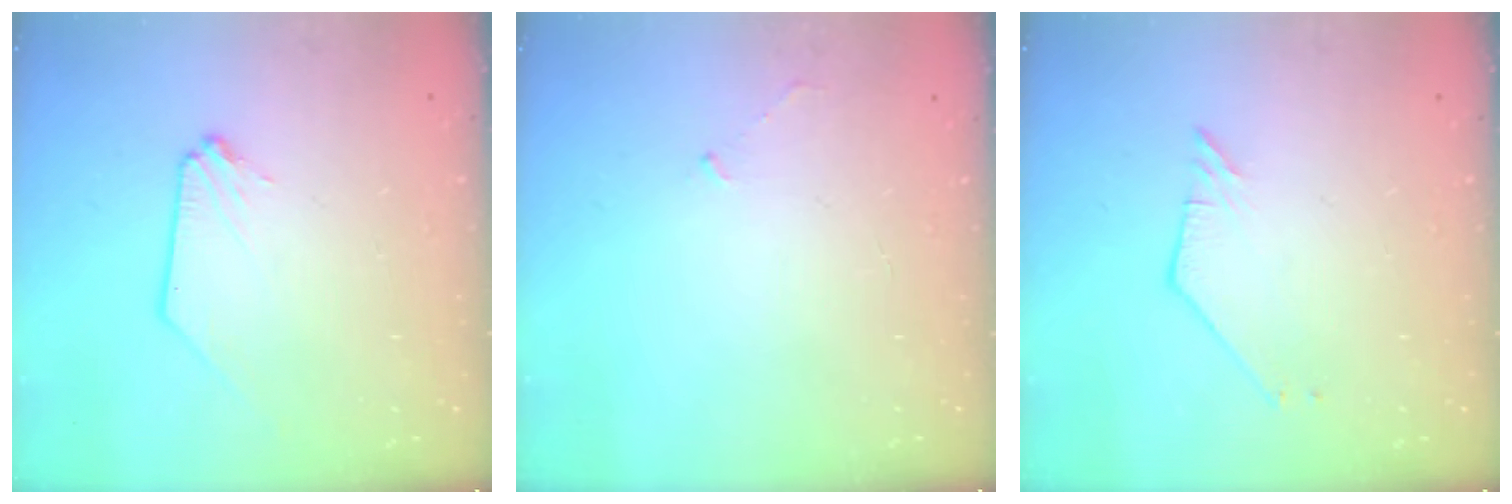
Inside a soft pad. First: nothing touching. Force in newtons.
{"total": 2.5, "press": 2.4, "slide": 0.6}
{"total": 2.2, "press": 2.2, "slide": 0.1}